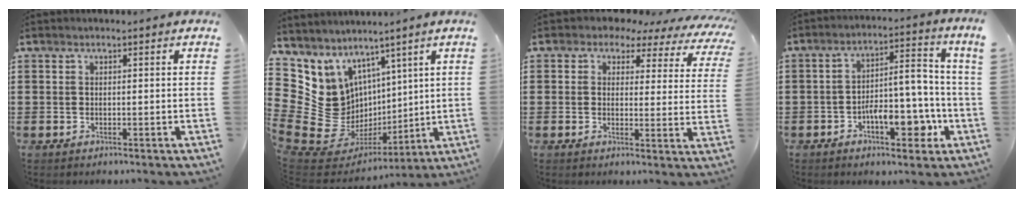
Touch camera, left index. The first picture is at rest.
{"total": 12.1, "force": [0.7, 11.5, 3.7], "torque": [-0.131, -0.044, 0.027]}
{"total": 3.1, "force": [2.3, 1.9, 0.7], "torque": [-0.026, -0.015, 0.033]}
{"total": 9.2, "force": [-3.3, 3.1, 8.0], "torque": [-0.118, 0.008, -0.058]}